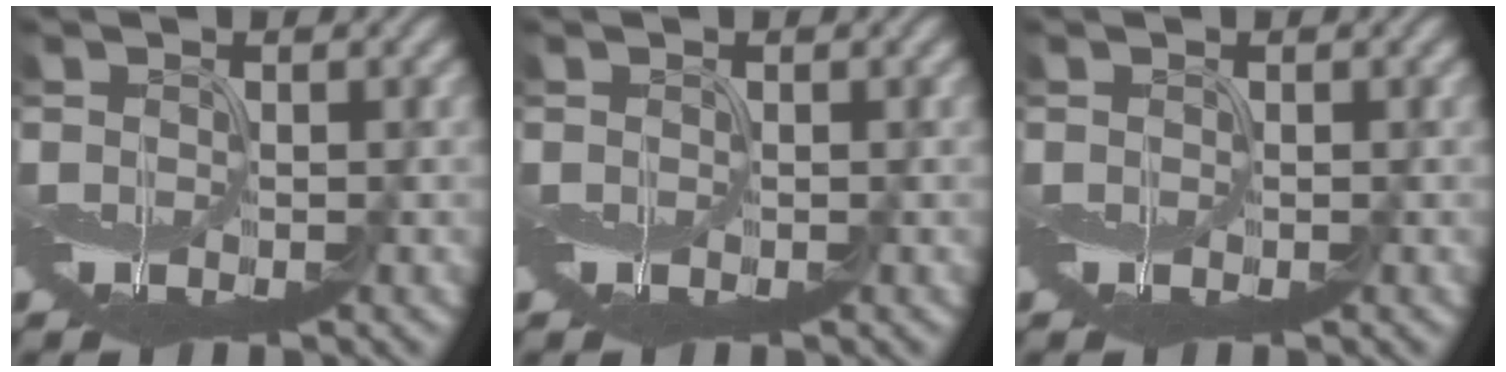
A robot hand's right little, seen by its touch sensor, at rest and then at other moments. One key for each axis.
{"total": 0.0}
{"total": 0.0}